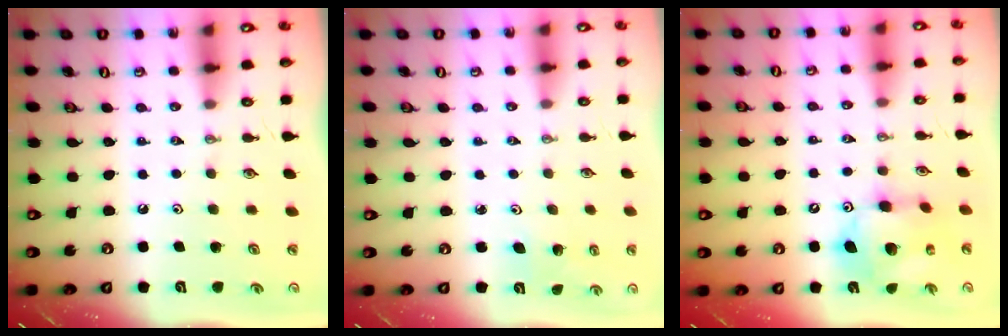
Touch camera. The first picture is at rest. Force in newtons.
{"total": 2.8, "press": 2.7, "slide": 1.0}
{"total": 13.1, "press": 13.0, "slide": 1.2}